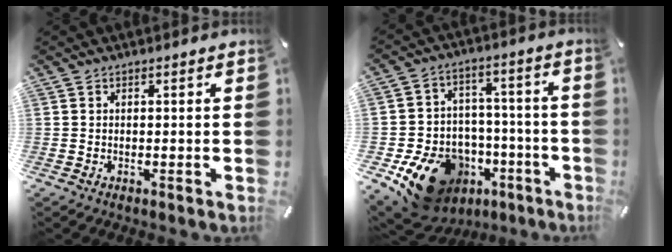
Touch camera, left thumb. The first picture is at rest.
{"total": 16.8, "force": [-8.6, 12.2, 7.9], "torque": [-0.120, 0.047, -0.128]}